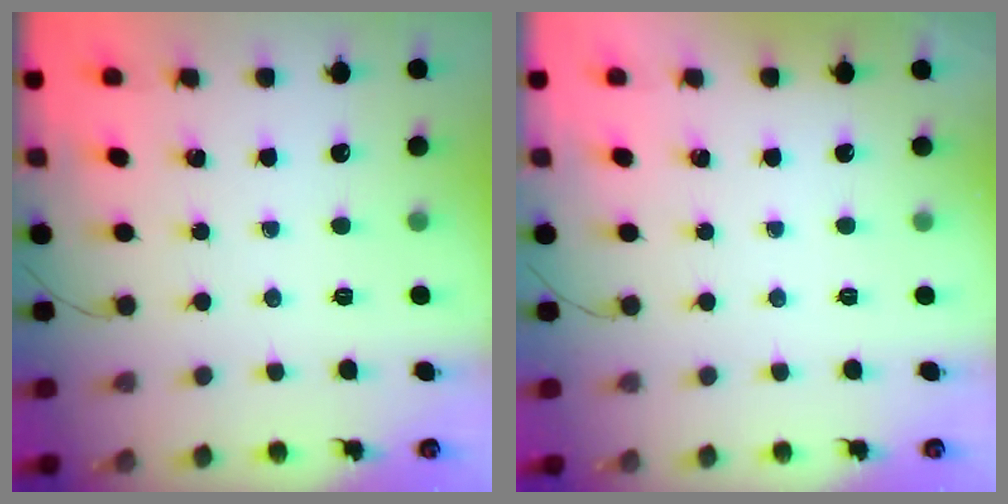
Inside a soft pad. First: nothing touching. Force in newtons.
{"total": 1.8, "press": 1.7, "slide": 0.3}